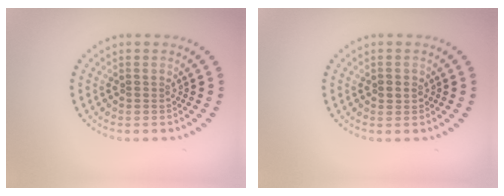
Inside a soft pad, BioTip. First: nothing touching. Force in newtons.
{"total": 1.1, "press": 1.0, "slide": 0.3}